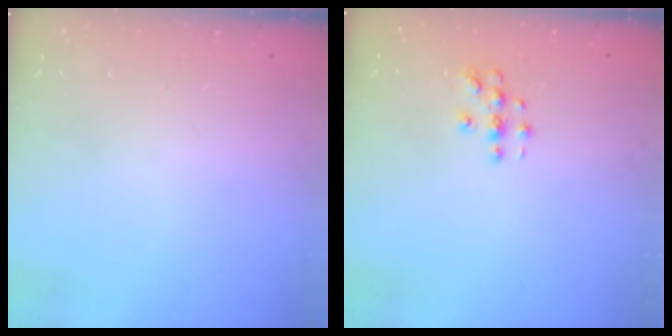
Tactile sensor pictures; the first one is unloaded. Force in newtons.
{"total": 3.9, "press": 3.9, "slide": 0.5}